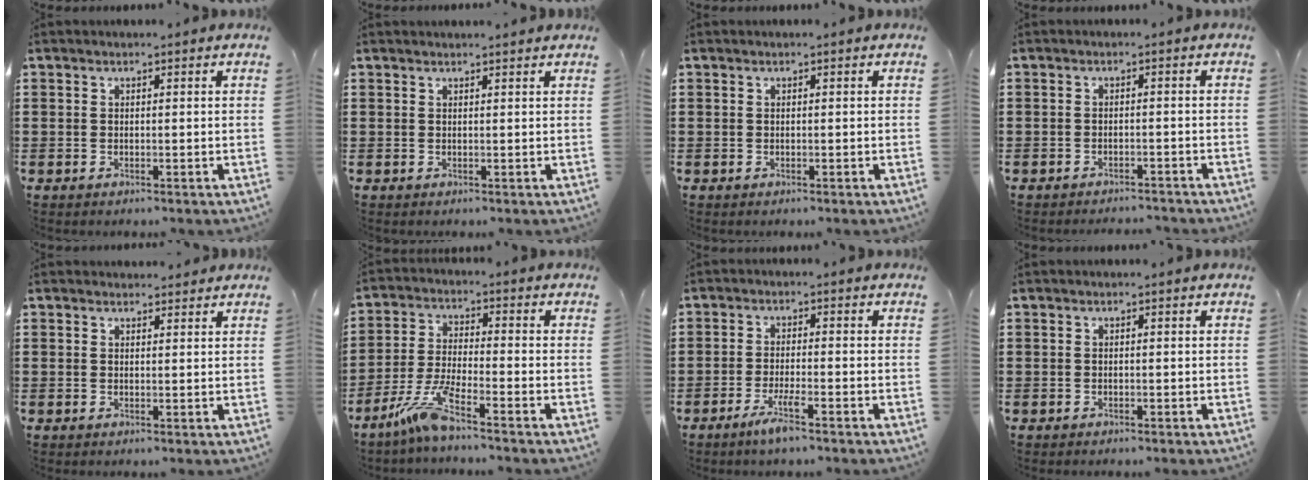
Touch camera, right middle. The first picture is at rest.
{"total": 1.1, "force": [1.0, -0.2, 0.1], "torque": [-0.002, -0.002, 0.020]}
{"total": 0.0}
{"total": 1.4, "force": [-1.4, 0.0, 0.0], "torque": [-0.006, 0.000, -0.029]}
{"total": 1.4, "force": [1.3, 0.5, 0.0], "torque": [0.006, 0.000, 0.024]}
{"total": 7.0, "force": [-4.8, 0.4, 5.0], "torque": [-0.114, -0.012, -0.094]}
{"total": 3.9, "force": [-2.5, 0.2, 3.1], "torque": [-0.064, -0.007, -0.046]}
{"total": 0.0}